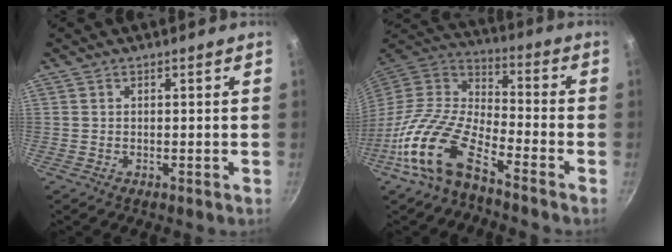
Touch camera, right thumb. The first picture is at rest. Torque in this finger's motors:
{"motor_torque": [1.24, -0.01, 1.82, -0.95, 0.67]}